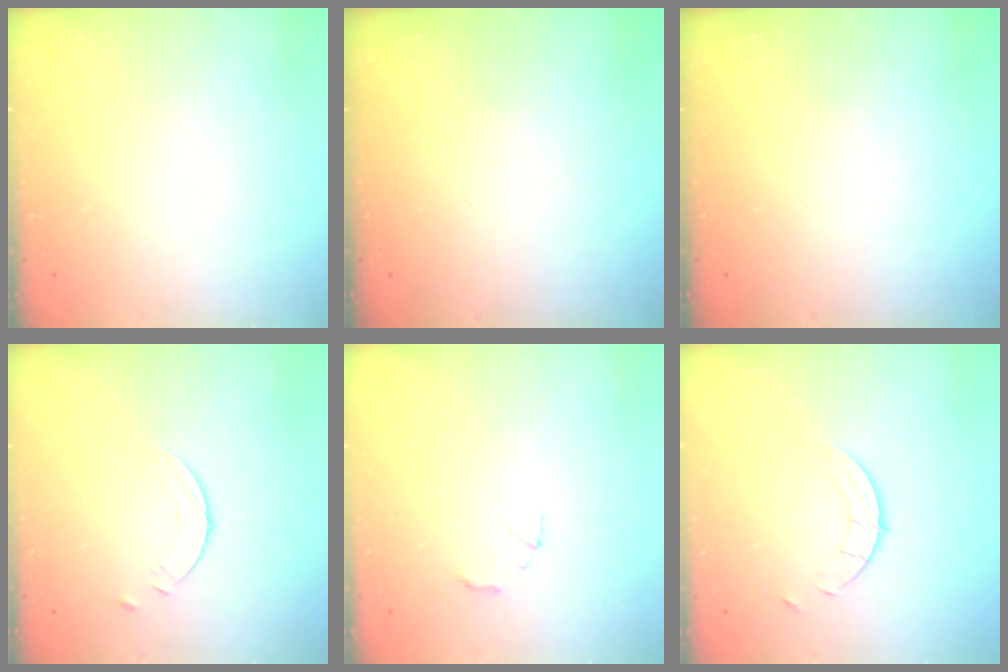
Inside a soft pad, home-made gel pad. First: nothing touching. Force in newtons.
{"total": 0.0}
{"total": 0.0}
{"total": 0.9, "press": 0.9, "slide": 0.1}
{"total": 1.4, "press": 1.3, "slide": 0.3}
{"total": 3.1, "press": 3.1, "slide": 0.2}